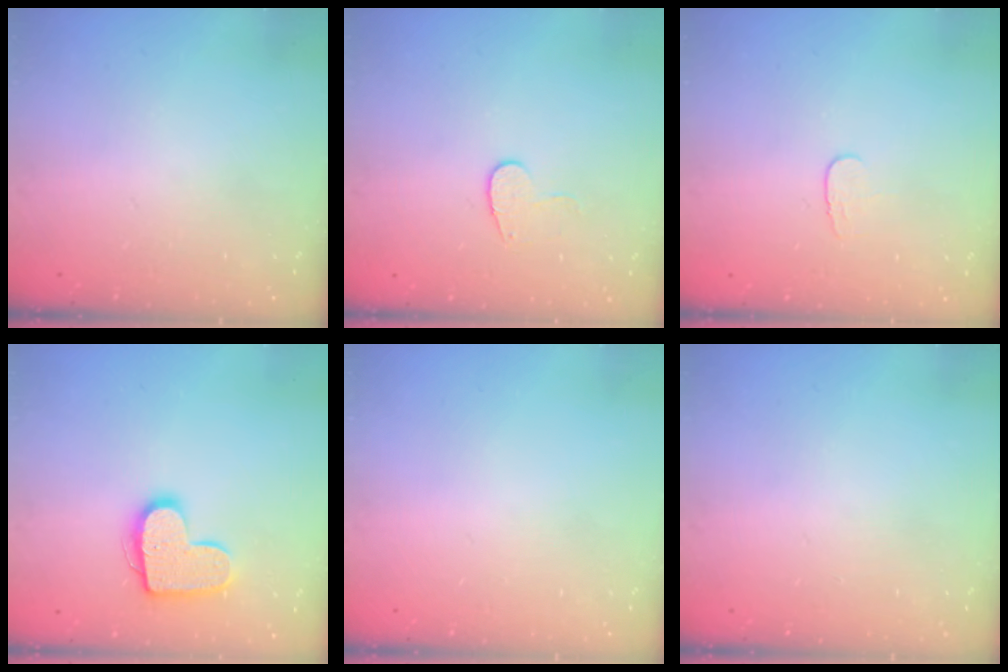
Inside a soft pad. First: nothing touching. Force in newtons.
{"total": 7.7, "press": 7.6, "slide": 0.5}
{"total": 3.7, "press": 3.7, "slide": 0.4}
{"total": 12.8, "press": 12.8, "slide": 0.6}
{"total": 0.0}
{"total": 0.0}